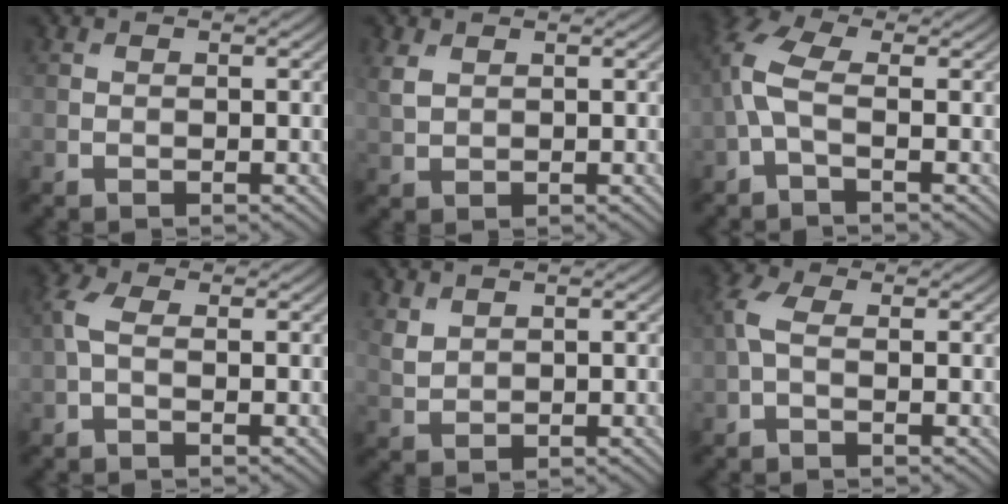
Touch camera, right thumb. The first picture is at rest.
{"total": 2.5, "force": [1.2, 1.6, 1.5], "torque": [-0.046, 0.002, 0.027]}
{"total": 5.2, "force": [-0.5, 2.3, 4.6], "torque": [-0.123, 0.014, -0.023]}
{"total": 2.8, "force": [0.0, 1.4, 2.4], "torque": [-0.063, 0.007, -0.008]}
{"total": 2.2, "force": [1.6, 1.2, 1.0], "torque": [-0.032, -0.002, 0.039]}
{"total": 3.1, "force": [-0.1, 1.5, 2.7], "torque": [-0.071, 0.008, -0.010]}